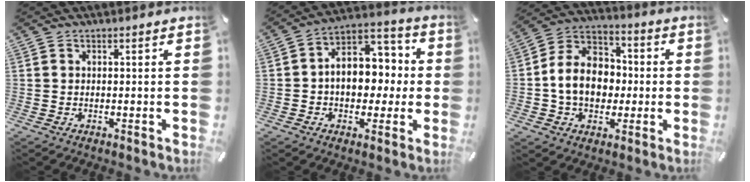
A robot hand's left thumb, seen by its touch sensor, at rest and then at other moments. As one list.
[{"total": 11.1, "force": [-0.7, 9.1, 6.5], "torque": [-0.090, -0.001, -0.010]}, {"total": 12.2, "force": [-1.8, 10.3, 6.3], "torque": [-0.156, 0.017, -0.033]}]